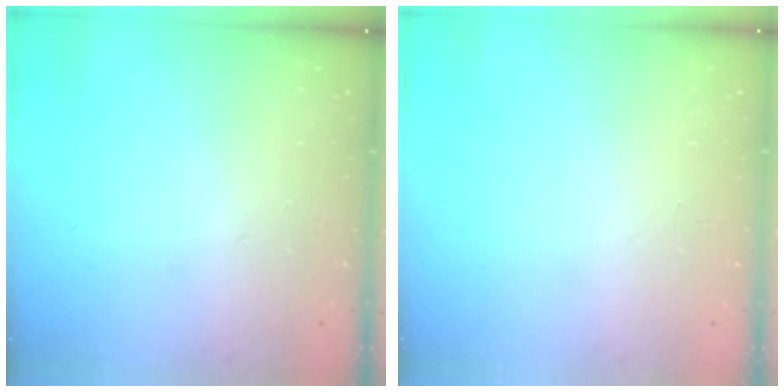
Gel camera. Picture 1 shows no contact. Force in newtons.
{"total": 0.0}